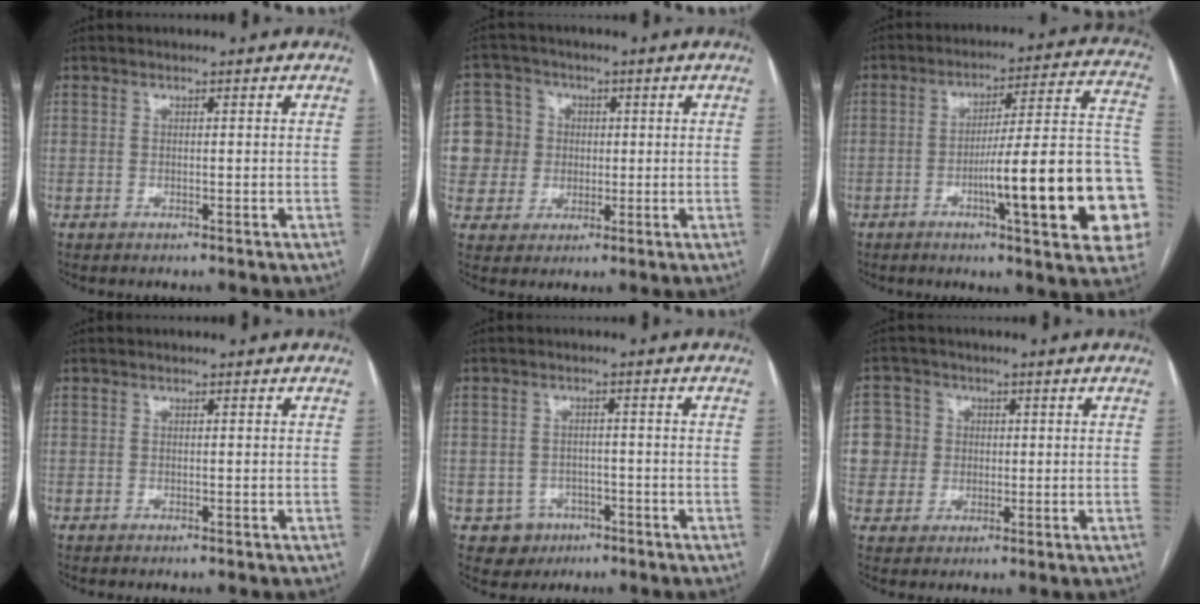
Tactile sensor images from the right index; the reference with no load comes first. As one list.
[{"total": 8.9, "force": [0.8, 8.8, 0.9], "torque": [-0.026, 0.033, 0.023]}, {"total": 21.8, "force": [-5.8, 1.9, 20.9], "torque": [-0.197, 0.018, -0.075]}, {"total": 0.0}, {"total": 4.4, "force": [-2.0, 3.9, 0.2], "torque": [0.005, 0.014, -0.023]}, {"total": 7.0, "force": [0.7, 6.9, 0.6], "torque": [-0.013, 0.025, 0.018]}]